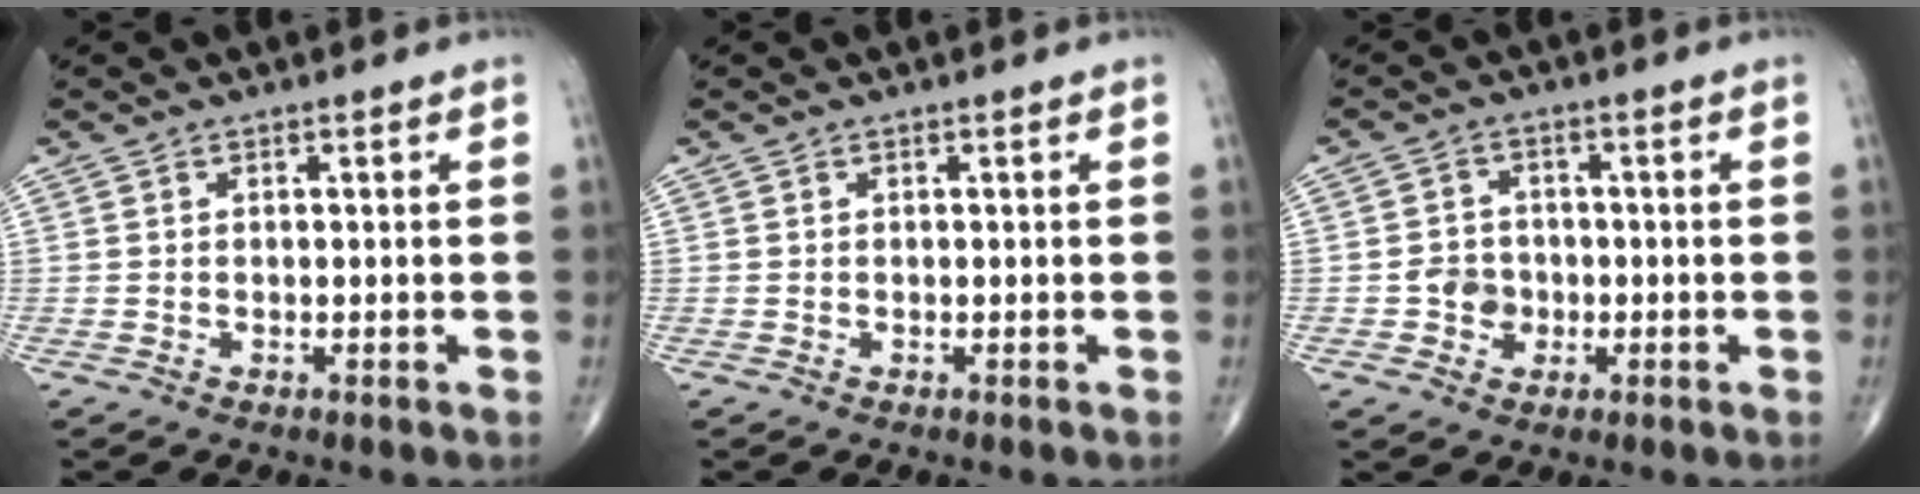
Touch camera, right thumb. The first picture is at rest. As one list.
[{"total": 0.0}, {"total": 4.3, "force": [-1.0, 3.8, 1.7], "torque": [-0.004, 0.009, -0.022]}]